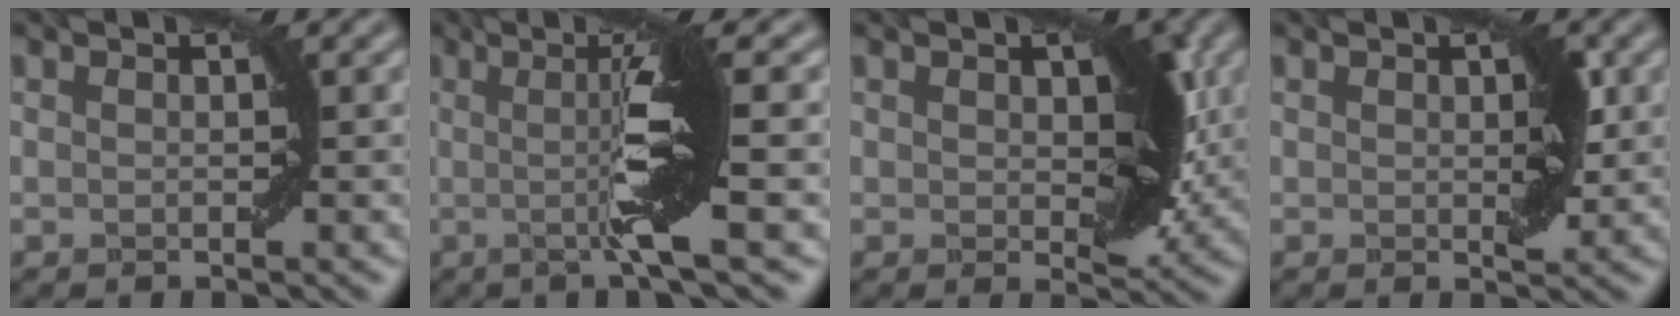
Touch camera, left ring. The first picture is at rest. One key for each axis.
{"total": 6.4, "fx": 0.1, "fy": 0.6, "fz": 6.4, "tx": -0.109, "ty": -0.002, "tz": -0.002}
{"total": 5.0, "fx": 0.5, "fy": 2.9, "fz": 4.1, "tx": -0.054, "ty": -0.006, "tz": 0.014}
{"total": 1.9, "fx": 0.2, "fy": 0.9, "fz": 1.7, "tx": -0.023, "ty": -0.003, "tz": 0.007}